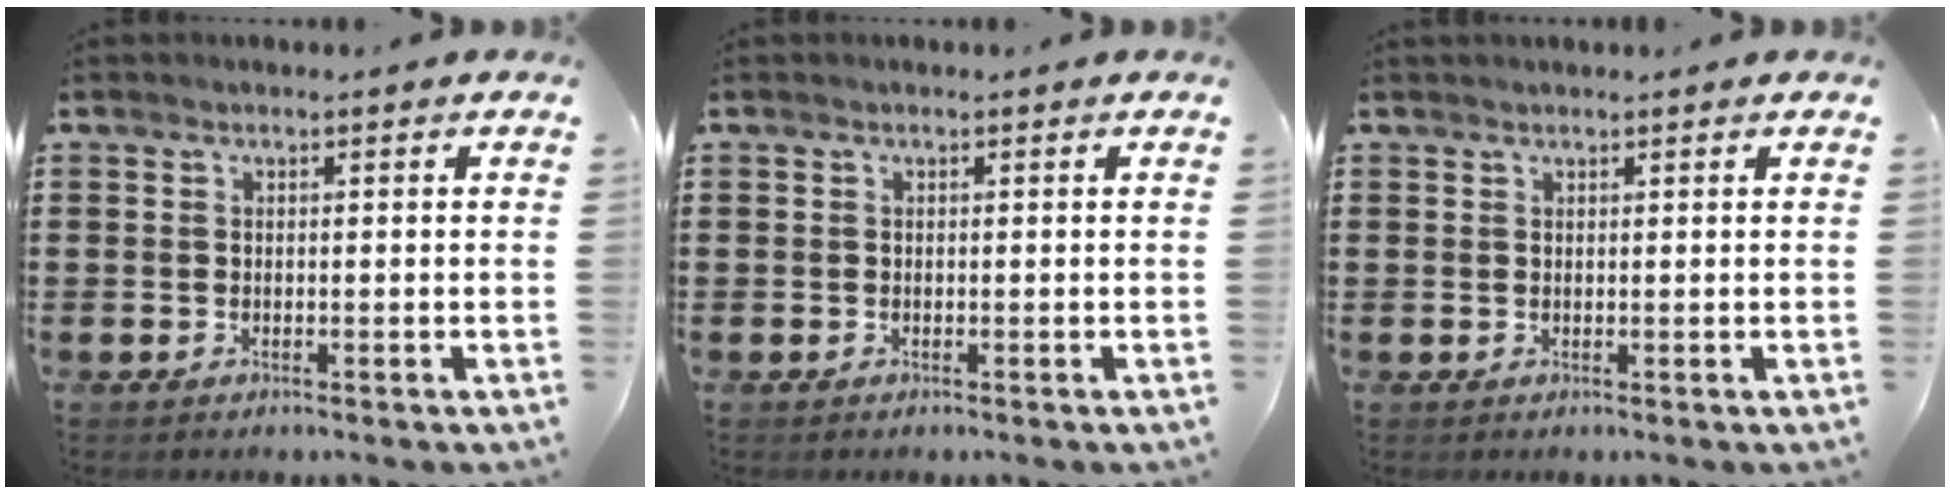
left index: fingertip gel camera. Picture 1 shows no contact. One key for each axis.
{"total": 0.0}
{"total": 0.6, "fx": 0.6, "fy": 0.0, "fz": 0.2, "tx": -0.005, "ty": -0.001, "tz": 0.012}